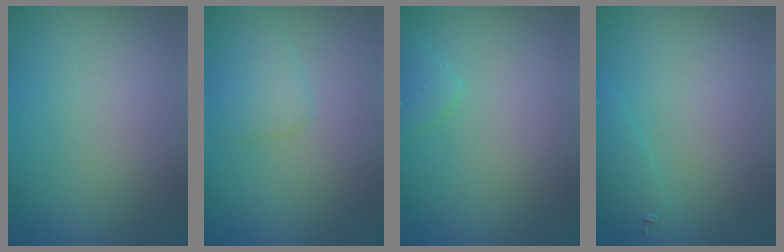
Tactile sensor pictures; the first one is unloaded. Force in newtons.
{"total": 1.5, "press": 1.5, "slide": 0.1}
{"total": 1.4, "press": 1.4, "slide": 0.1}
{"total": 1.1, "press": 1.1, "slide": 0.1}